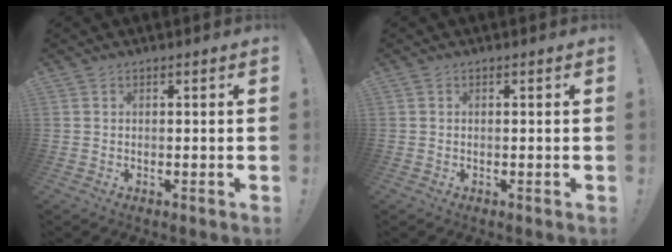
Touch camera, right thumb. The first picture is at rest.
{"total": 0.0}